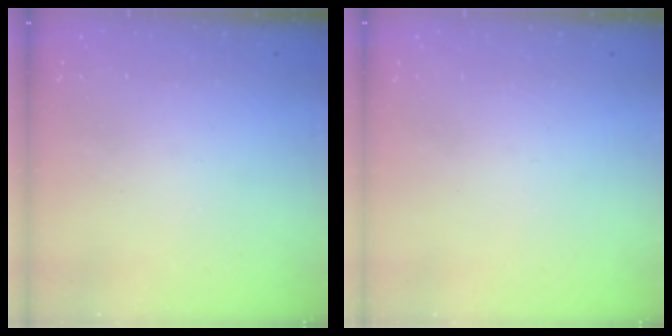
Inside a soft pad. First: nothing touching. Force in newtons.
{"total": 0.0}